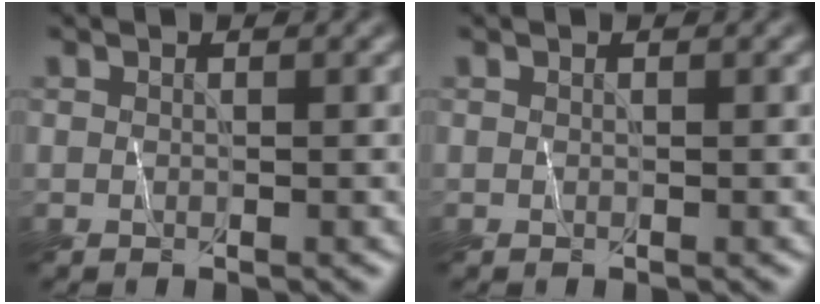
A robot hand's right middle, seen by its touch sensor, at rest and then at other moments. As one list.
[{"total": 0.0}]